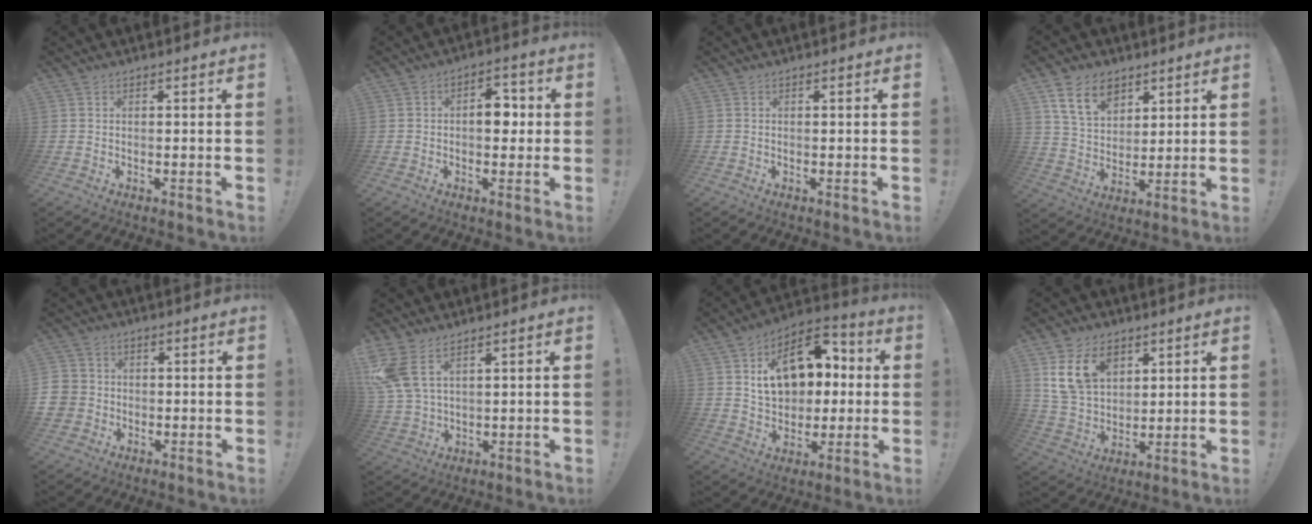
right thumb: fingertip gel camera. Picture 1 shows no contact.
{"total": 7.8, "force": [-0.1, 5.3, 5.7], "torque": [-0.066, 0.012, -0.005]}
{"total": 0.0}
{"total": 12.3, "force": [7.1, 8.1, 5.8], "torque": [-0.098, -0.024, 0.138]}
{"total": 5.9, "force": [-0.9, 5.6, 1.6], "torque": [-0.030, 0.012, -0.014]}
{"total": 8.7, "force": [5.4, 4.1, 5.5], "torque": [-0.115, -0.019, 0.109]}
{"total": 17.9, "force": [4.8, 12.8, 11.6], "torque": [-0.159, -0.008, 0.092]}
{"total": 14.4, "force": [7.1, 10.0, 7.6], "torque": [-0.143, -0.029, 0.137]}